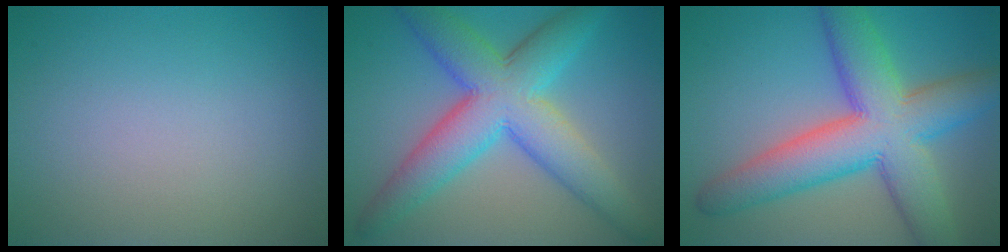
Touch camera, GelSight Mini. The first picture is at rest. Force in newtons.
{"total": 9.1, "press": 9.1, "slide": 0.1}
{"total": 10.4, "press": 10.4, "slide": 0.5}